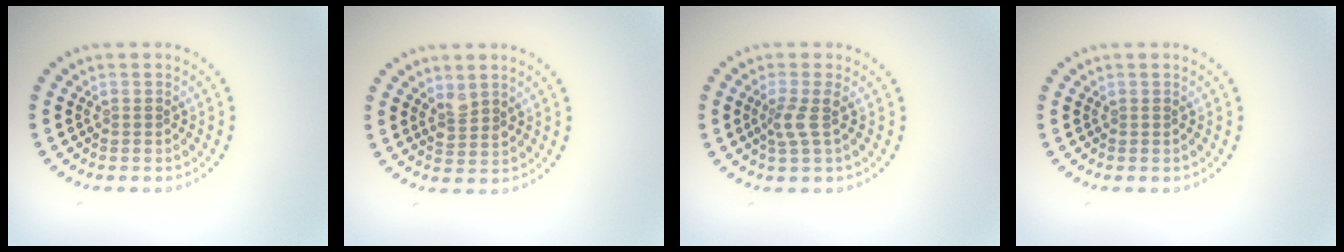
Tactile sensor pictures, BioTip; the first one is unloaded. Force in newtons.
{"total": 1.6, "press": 1.3, "slide": 0.8}
{"total": 1.9, "press": 1.4, "slide": 1.2}
{"total": 0.0}